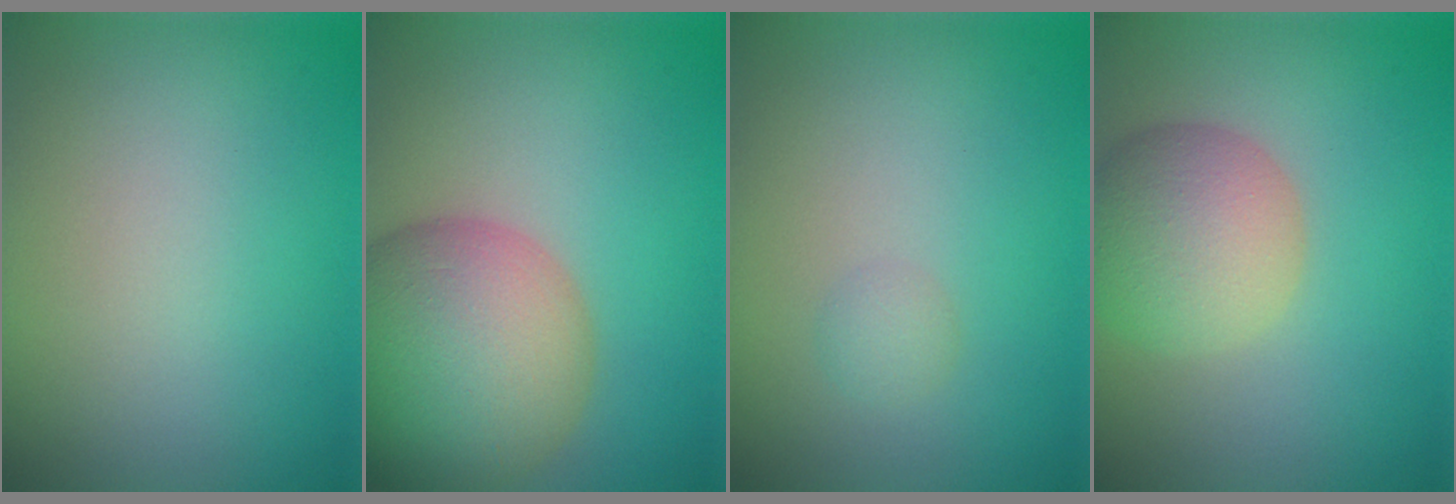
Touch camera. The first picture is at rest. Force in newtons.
{"total": 11.9, "press": 11.9, "slide": 0.6}
{"total": 1.0, "press": 1.0, "slide": 0.1}
{"total": 5.8, "press": 5.7, "slide": 0.4}